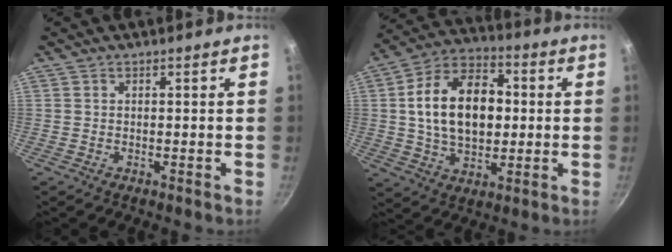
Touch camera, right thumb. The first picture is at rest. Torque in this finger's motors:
{"motor_torque": [-0.92, 1.29, 0.78, 0.03, 0.16]}